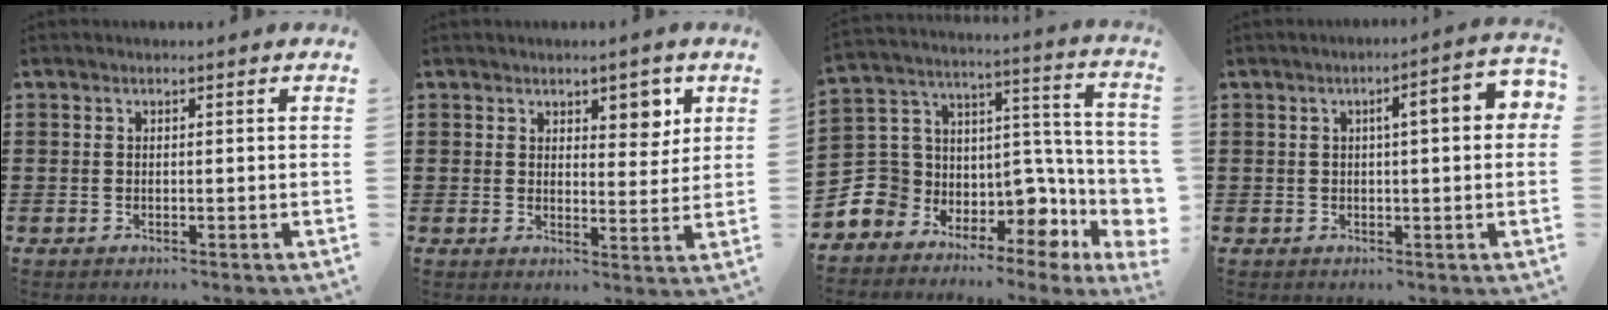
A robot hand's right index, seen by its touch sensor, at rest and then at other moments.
{"total": 4.3, "force": [2.8, 2.1, 2.4], "torque": [-0.030, 0.000, 0.045]}
{"total": 7.4, "force": [-0.4, 7.0, 2.3], "torque": [-0.079, -0.046, 0.001]}
{"total": 4.6, "force": [0.6, 0.7, 4.5], "torque": [-0.067, 0.000, 0.003]}